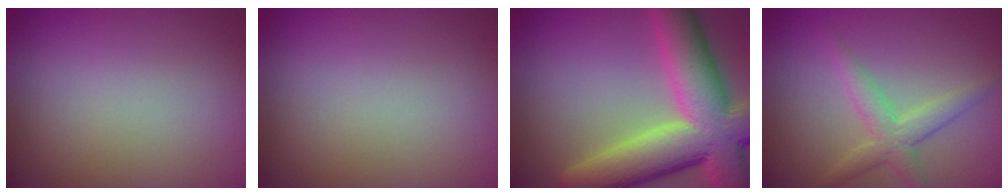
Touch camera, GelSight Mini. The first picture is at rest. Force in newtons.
{"total": 0.0}
{"total": 12.4, "press": 12.3, "slide": 0.7}
{"total": 3.0, "press": 3.0, "slide": 0.3}